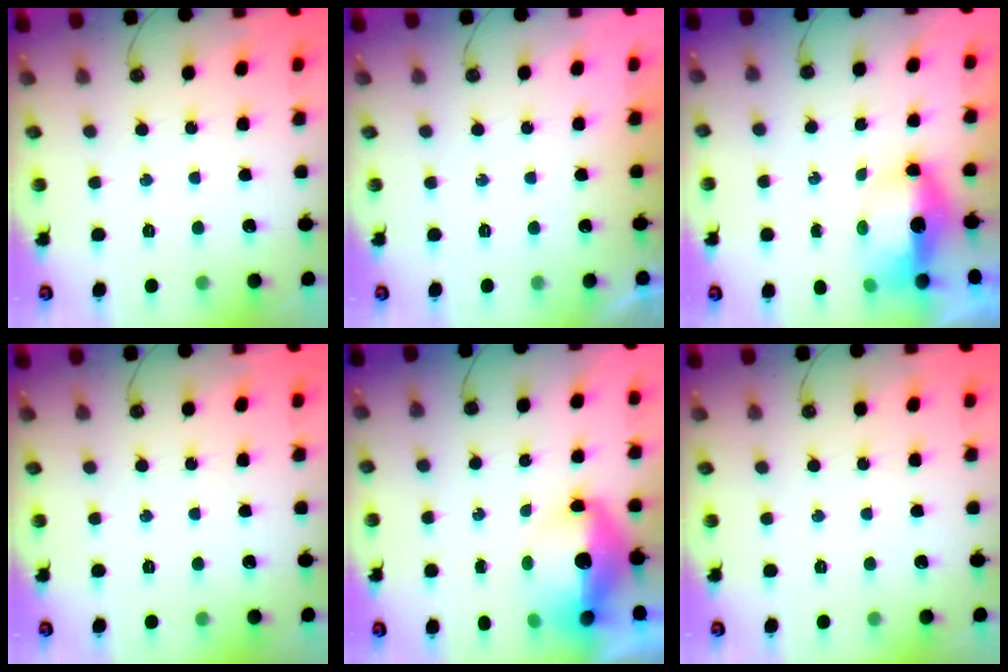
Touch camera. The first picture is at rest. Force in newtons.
{"total": 0.0}
{"total": 8.1, "press": 7.6, "slide": 2.8}
{"total": 0.0}
{"total": 12.2, "press": 12.1, "slide": 1.2}
{"total": 0.0}